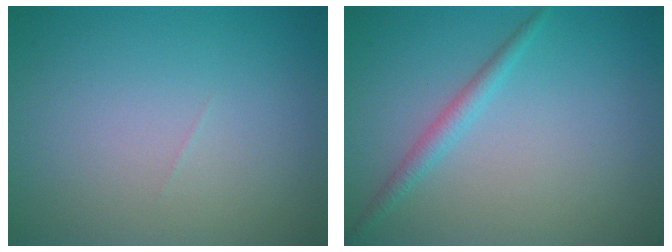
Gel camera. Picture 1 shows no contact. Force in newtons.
{"total": 1.7, "press": 1.7, "slide": 0.1}